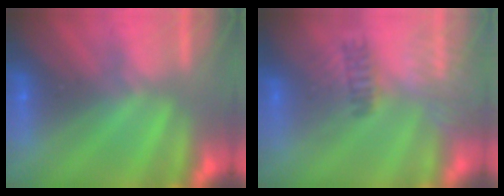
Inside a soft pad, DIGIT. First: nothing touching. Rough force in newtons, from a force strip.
{"total": 5.8}